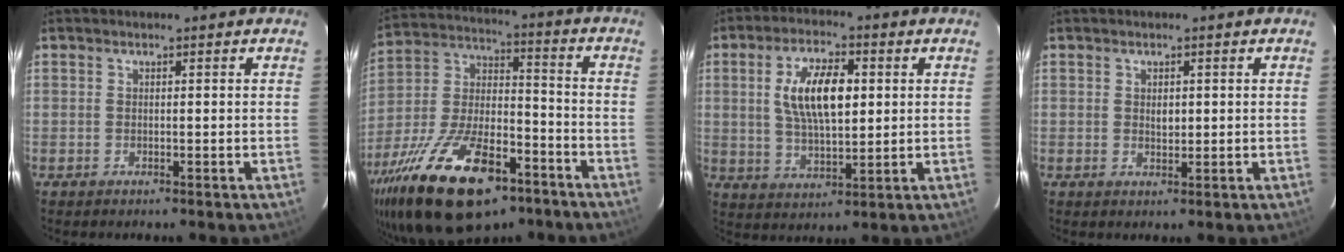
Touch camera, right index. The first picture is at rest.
{"total": 26.8, "force": [-15.7, 11.8, 18.2], "torque": [-0.358, -0.018, -0.255]}
{"total": 11.5, "force": [2.2, 4.9, 10.1], "torque": [-0.189, 0.008, 0.045]}
{"total": 1.8, "force": [0.3, 1.2, 1.3], "torque": [-0.018, 0.002, 0.007]}